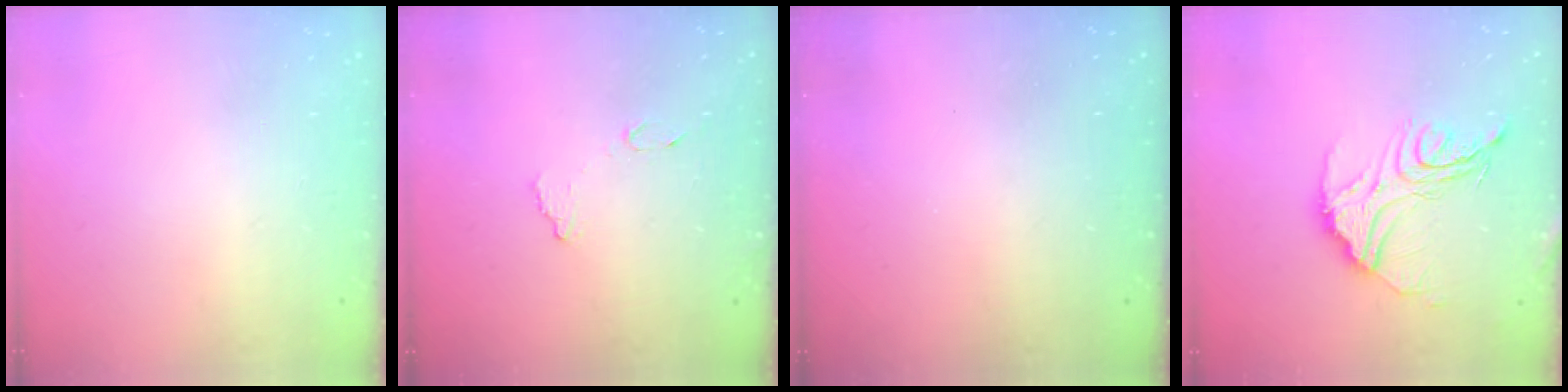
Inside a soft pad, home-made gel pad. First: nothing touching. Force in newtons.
{"total": 8.3, "press": 8.3, "slide": 0.4}
{"total": 3.3, "press": 3.3, "slide": 0.1}
{"total": 16.5, "press": 16.5, "slide": 1.2}